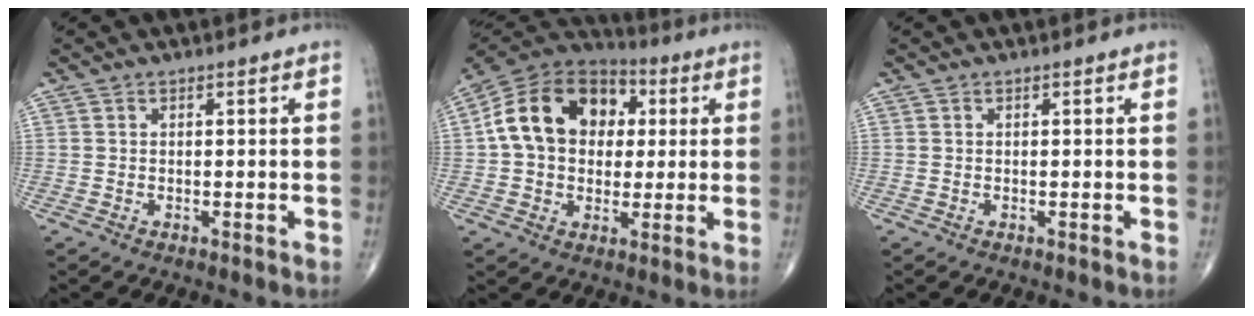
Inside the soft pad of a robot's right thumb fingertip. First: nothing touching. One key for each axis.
{"total": 18.1, "fx": 2.7, "fy": 13.5, "fz": 11.7, "tx": -0.180, "ty": 0.025, "tz": 0.037}
{"total": 0.0}